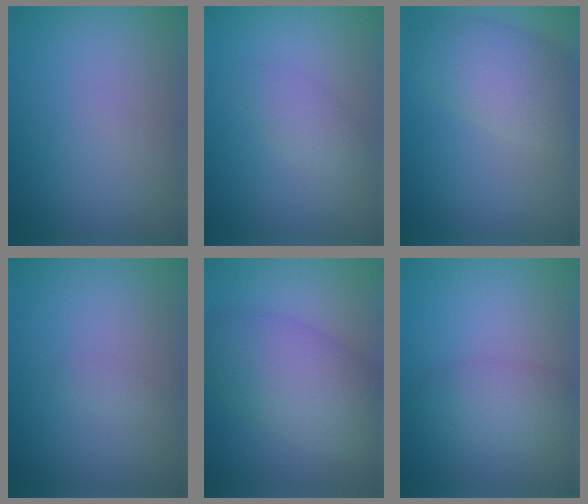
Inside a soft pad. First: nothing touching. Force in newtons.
{"total": 1.8, "press": 1.8, "slide": 0.1}
{"total": 5.5, "press": 5.5, "slide": 0.3}
{"total": 0.6, "press": 0.6, "slide": 0.0}
{"total": 8.9, "press": 8.9, "slide": 0.1}
{"total": 2.7, "press": 2.7, "slide": 0.2}